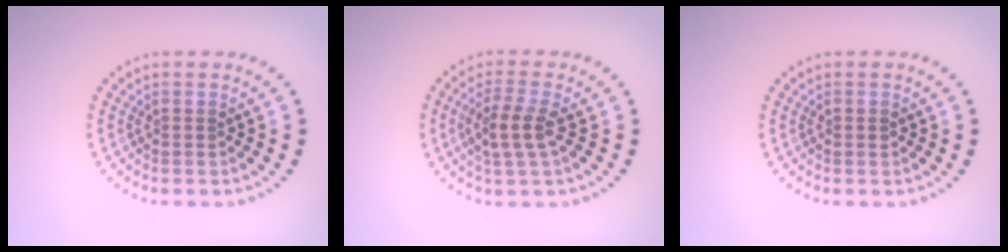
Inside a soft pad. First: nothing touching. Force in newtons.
{"total": 2.8, "press": 2.6, "slide": 1.2}
{"total": 0.6, "press": 0.6, "slide": 0.2}